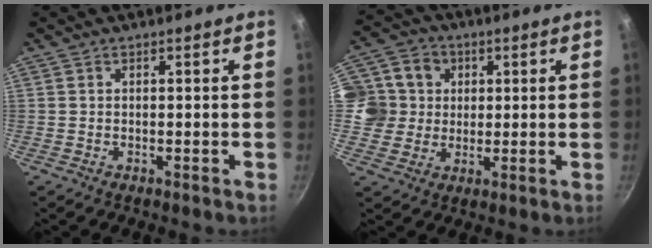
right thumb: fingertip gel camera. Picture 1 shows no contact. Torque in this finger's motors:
{"motor_torque": [0.32, 0.46, 0.88, -0.12, 0.17]}